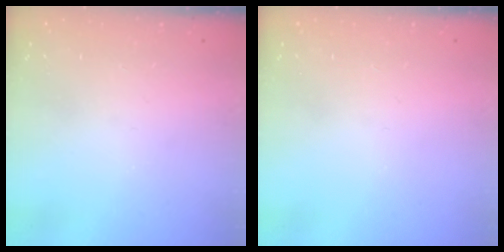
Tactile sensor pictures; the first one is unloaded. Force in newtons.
{"total": 0.0}